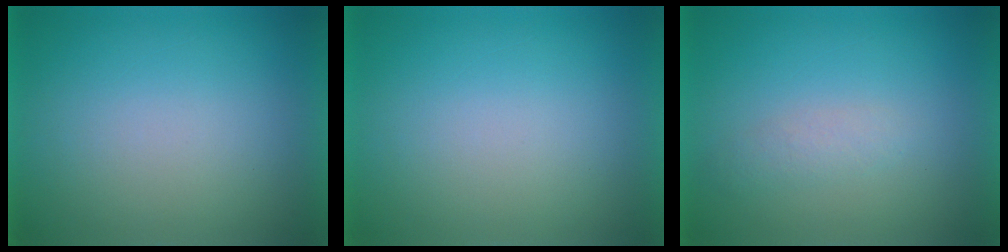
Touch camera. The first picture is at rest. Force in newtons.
{"total": 0.0}
{"total": 1.9}